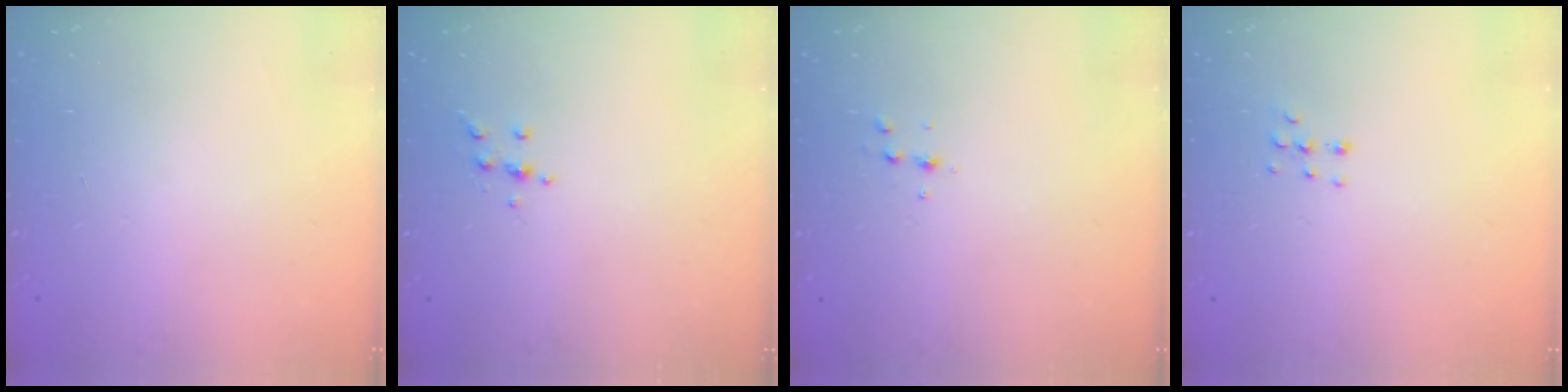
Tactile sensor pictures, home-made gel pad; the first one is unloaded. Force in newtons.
{"total": 4.1, "press": 4.0, "slide": 1.0}
{"total": 4.1, "press": 4.0, "slide": 1.1}
{"total": 4.3, "press": 4.2, "slide": 1.1}